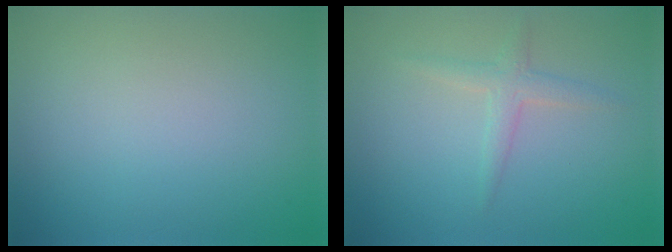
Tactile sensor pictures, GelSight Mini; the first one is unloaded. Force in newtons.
{"total": 1.8, "press": 1.8, "slide": 0.1}